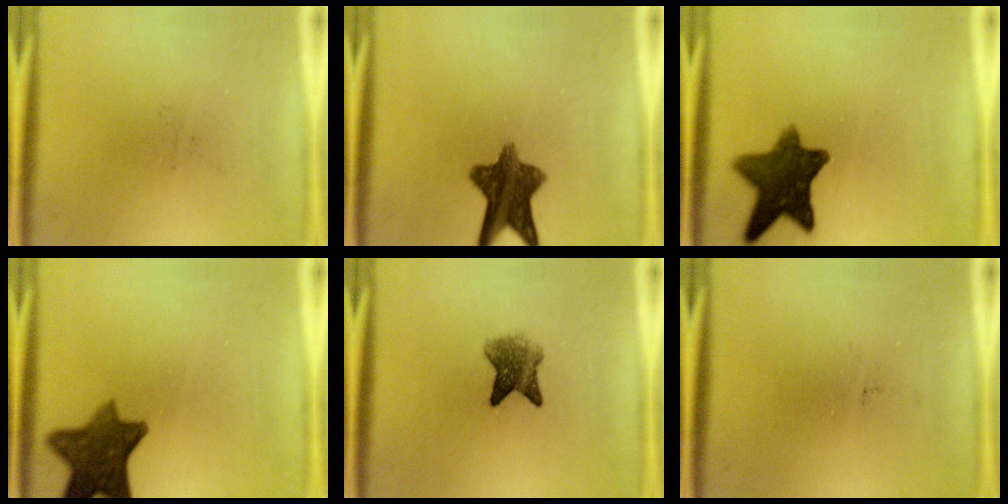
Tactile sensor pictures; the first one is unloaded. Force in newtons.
{"total": 9.8}
{"total": 10.8}
{"total": 10.3}
{"total": 5.0}
{"total": 0.0}